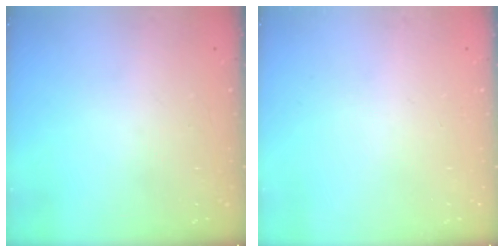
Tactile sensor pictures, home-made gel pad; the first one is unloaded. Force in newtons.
{"total": 0.0}